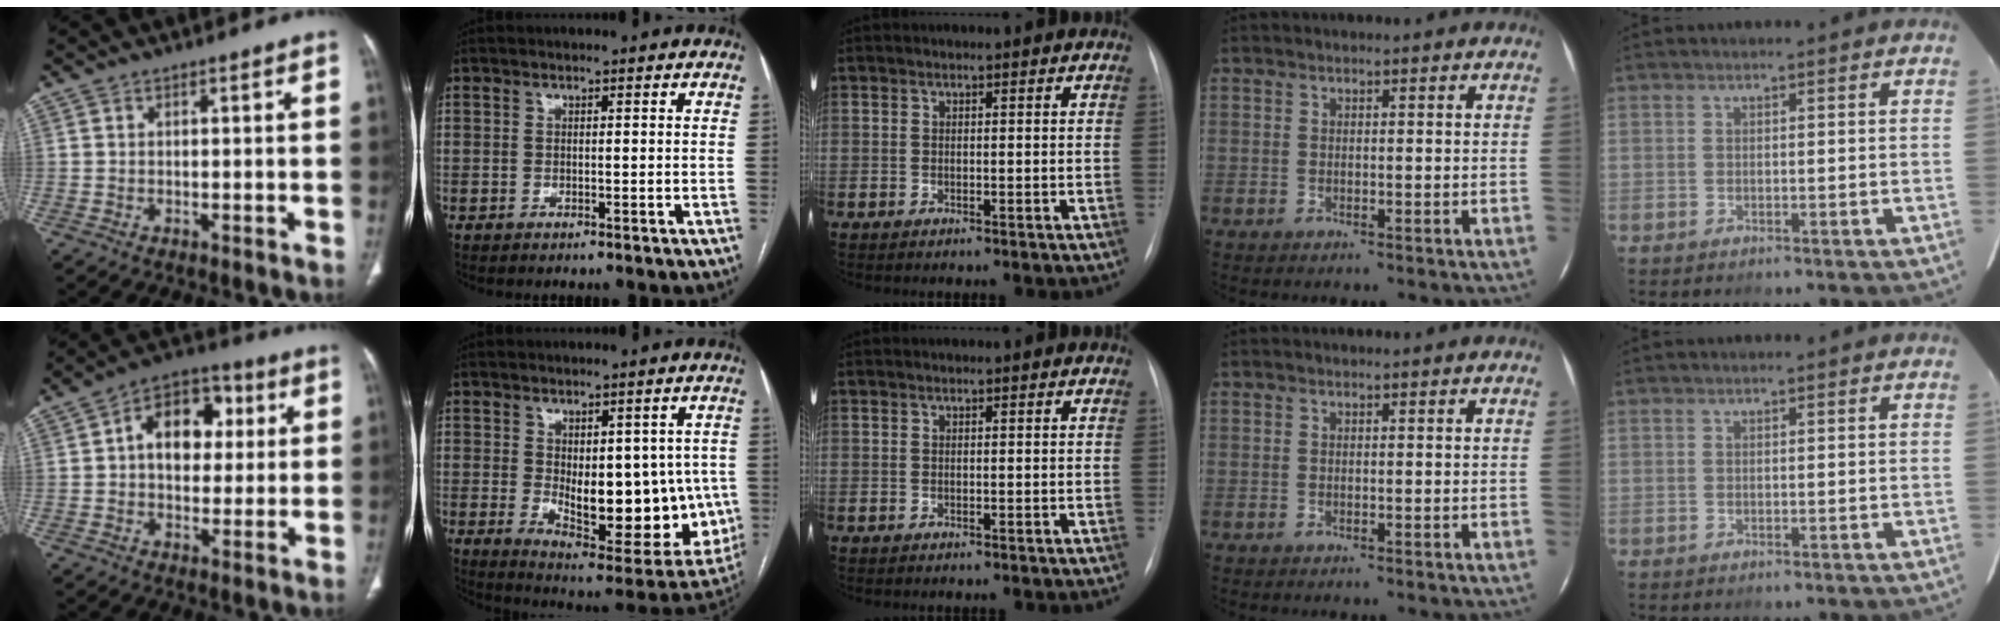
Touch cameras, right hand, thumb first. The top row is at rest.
{"thumb": {"total": 12.7, "force": [2.4, 8.8, 8.9], "torque": [-0.095, 0.017, 0.029]}, "index": {"total": 16.9, "force": [-1.0, 7.8, 14.9], "torque": [-0.197, -0.010, 0.011]}}